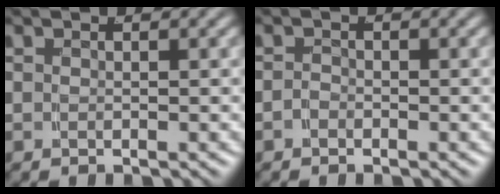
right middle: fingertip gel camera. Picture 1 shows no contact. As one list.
[{"total": 0.8, "force": [-0.7, 0.4, 0.1], "torque": [-0.004, -0.004, -0.014]}]